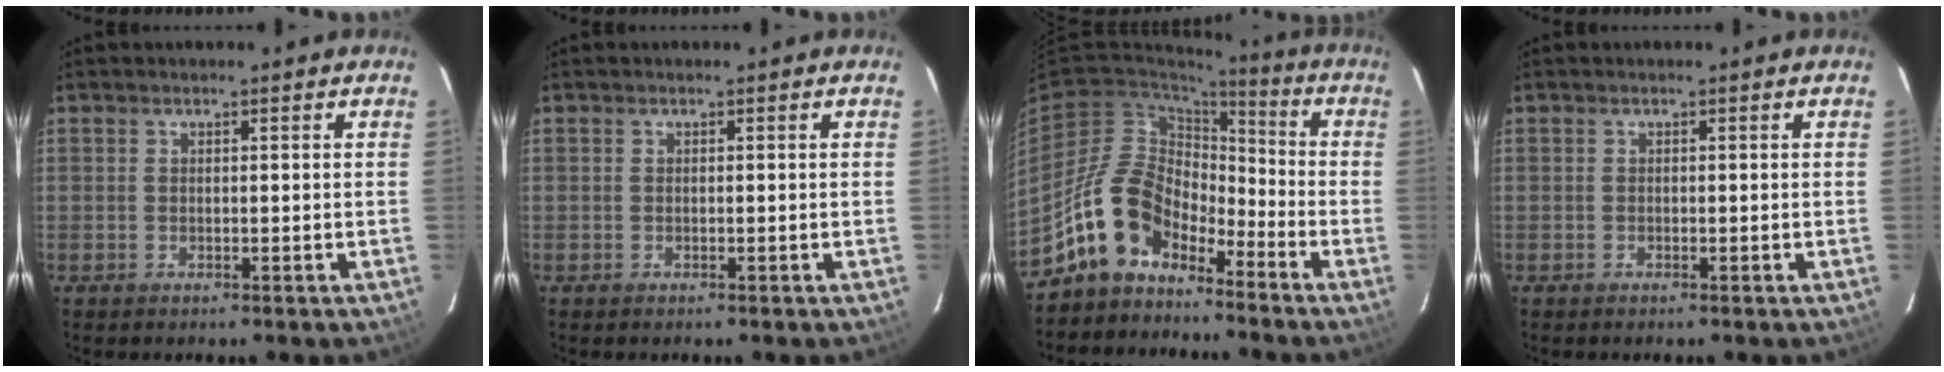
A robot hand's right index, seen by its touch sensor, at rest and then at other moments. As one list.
[{"total": 0.0}, {"total": 13.0, "force": [-9.4, 7.2, 5.3], "torque": [-0.106, 0.026, -0.174]}, {"total": 0.0}]